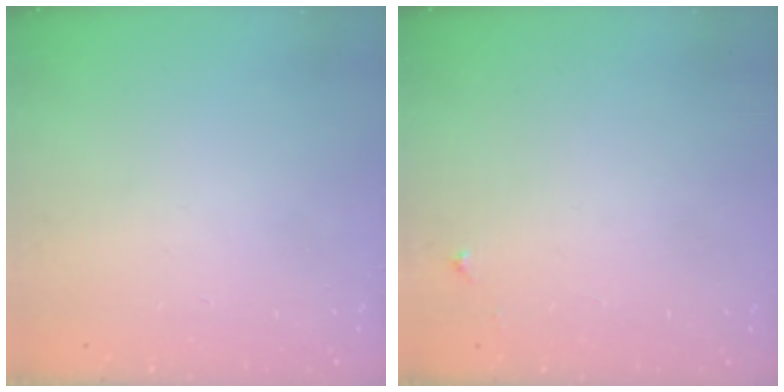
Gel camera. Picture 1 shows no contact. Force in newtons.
{"total": 3.9, "press": 3.9, "slide": 0.4}